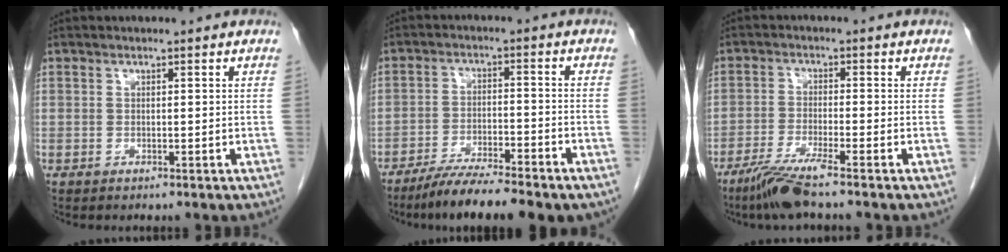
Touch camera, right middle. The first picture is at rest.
{"total": 10.6, "force": [-8.6, 1.1, 6.2], "torque": [-0.096, -0.019, -0.138]}
{"total": 5.9, "force": [-4.4, -0.6, 3.9], "torque": [-0.080, -0.021, -0.091]}